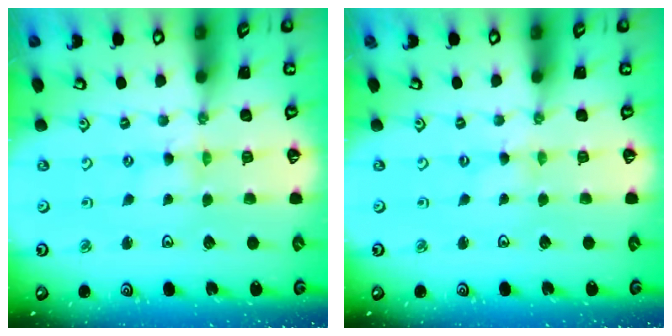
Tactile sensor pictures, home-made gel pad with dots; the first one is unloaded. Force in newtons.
{"total": 0.0}